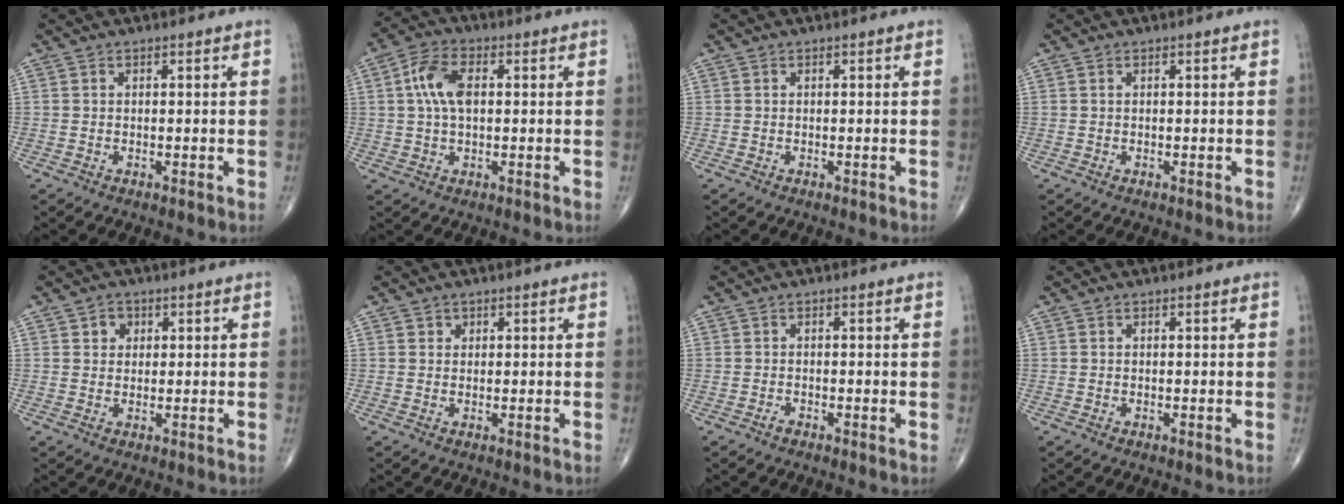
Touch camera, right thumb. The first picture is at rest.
{"total": 7.8, "force": [1.3, 4.2, 6.4], "torque": [-0.132, 0.013, 0.023]}
{"total": 0.0}
{"total": 0.0}
{"total": 2.8, "force": [1.0, 2.3, 1.0], "torque": [0.000, -0.003, 0.012]}
{"total": 1.1, "force": [0.5, 0.9, 0.2], "torque": [0.008, -0.002, 0.005]}
{"total": 0.8, "force": [-0.5, 0.3, 0.6], "torque": [-0.008, -0.001, -0.013]}
{"total": 0.0}